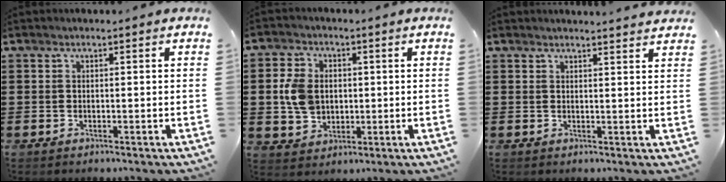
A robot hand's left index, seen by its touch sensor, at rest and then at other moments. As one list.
[{"total": 6.7, "force": [0.2, 5.3, 4.0], "torque": [-0.108, 0.010, -0.001]}, {"total": 2.1, "force": [2.1, -0.3, 0.3], "torque": [-0.010, -0.006, 0.041]}]